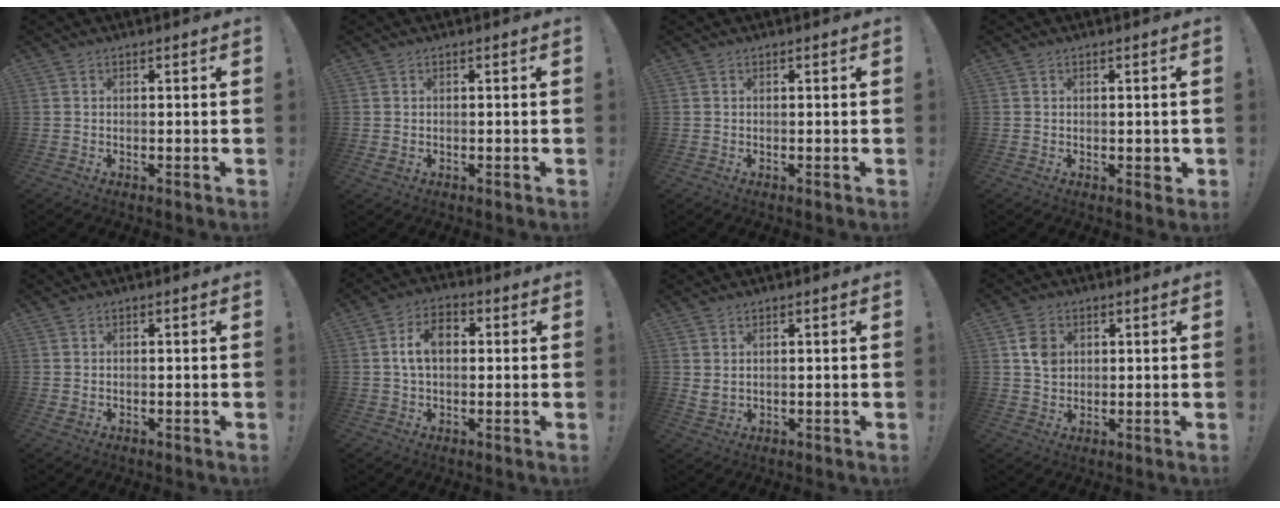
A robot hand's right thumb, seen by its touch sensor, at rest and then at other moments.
{"total": 1.0, "force": [0.0, 0.6, 0.8], "torque": [-0.011, 0.001, 0.001]}
{"total": 0.0}
{"total": 1.9, "force": [0.0, 1.1, 1.5], "torque": [-0.014, -0.001, -0.001]}
{"total": 0.9, "force": [0.2, 0.6, 0.7], "torque": [-0.011, 0.000, 0.003]}
{"total": 8.2, "force": [1.2, 5.2, 6.3], "torque": [-0.102, 0.008, 0.020]}
{"total": 2.6, "force": [1.4, 1.3, 1.7], "torque": [-0.033, -0.003, 0.027]}
{"total": 6.4, "force": [1.7, 5.0, 3.6], "torque": [-0.044, 0.004, 0.033]}